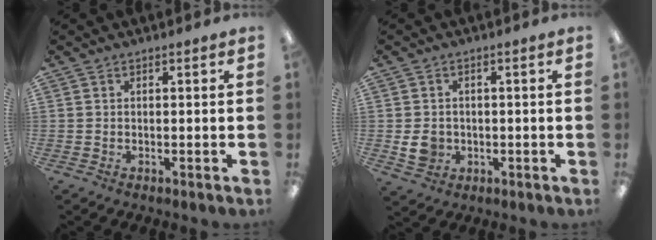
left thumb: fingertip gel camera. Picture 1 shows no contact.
{"total": 4.7, "force": [-0.6, 4.1, 2.2], "torque": [-0.031, -0.001, -0.010]}